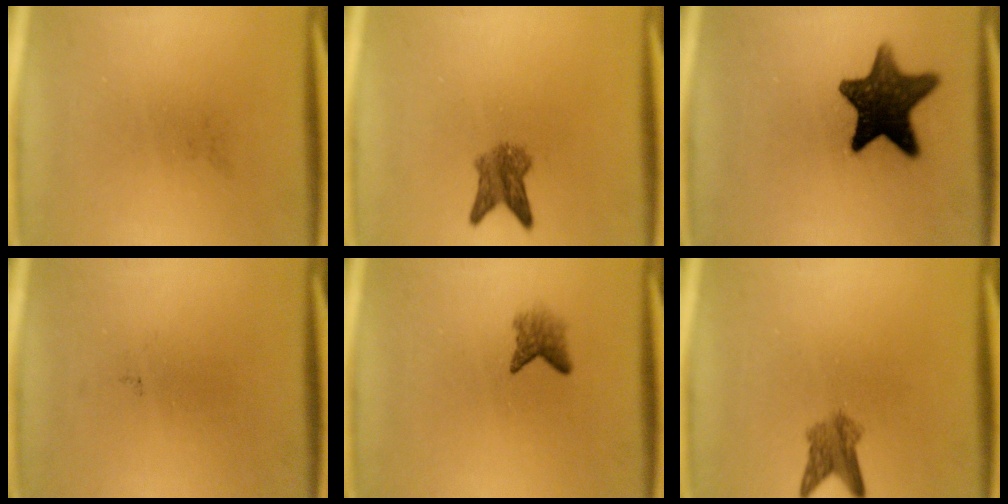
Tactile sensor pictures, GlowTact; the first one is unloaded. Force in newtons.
{"total": 4.0}
{"total": 13.1}
{"total": 0.0}
{"total": 2.2}
{"total": 3.5}